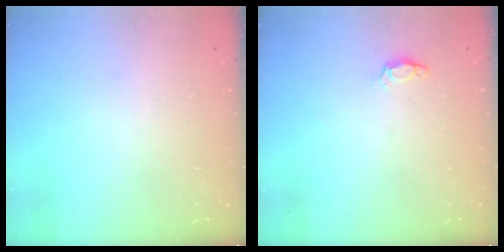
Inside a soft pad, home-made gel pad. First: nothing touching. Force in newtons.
{"total": 3.5, "press": 3.5, "slide": 0.4}